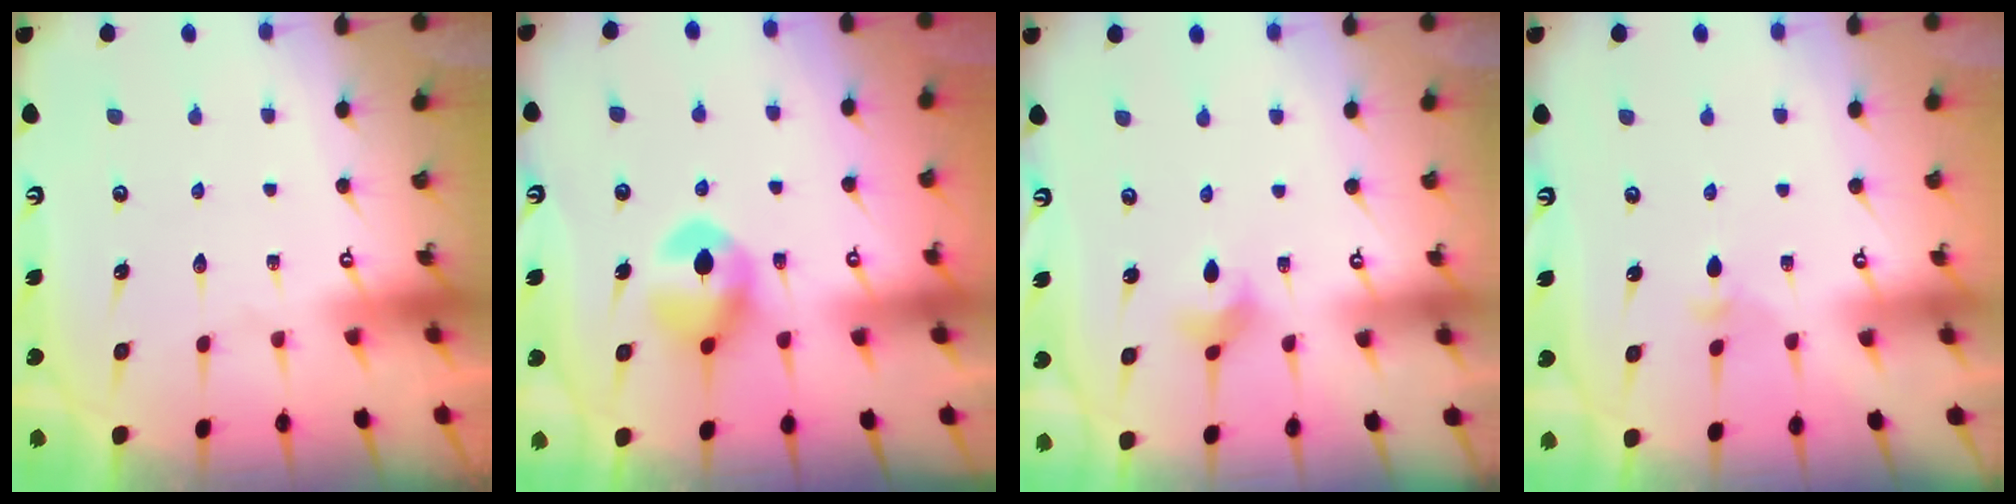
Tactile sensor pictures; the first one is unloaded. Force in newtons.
{"total": 9.5, "press": 9.5, "slide": 0.2}
{"total": 3.5, "press": 3.4, "slide": 0.8}
{"total": 3.2, "press": 3.1, "slide": 0.7}